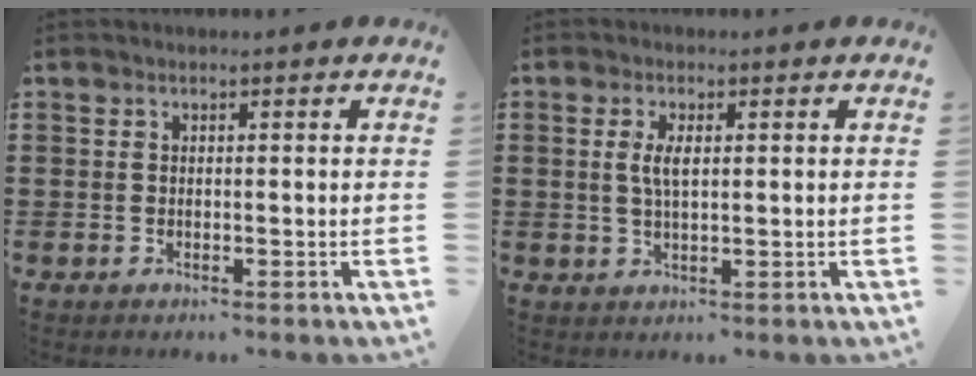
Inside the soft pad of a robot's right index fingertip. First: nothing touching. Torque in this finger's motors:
{"motor_torque": [0.25, -0.21, 0.08, 0.07]}